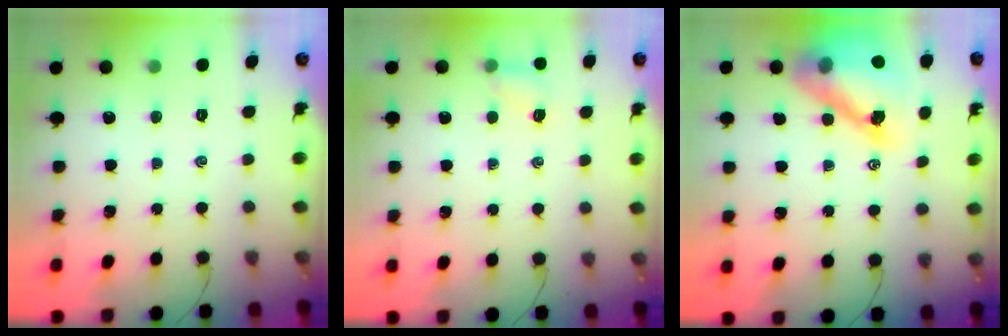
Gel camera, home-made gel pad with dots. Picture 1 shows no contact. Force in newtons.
{"total": 4.9, "press": 4.7, "slide": 1.5}
{"total": 16.3, "press": 15.7, "slide": 4.2}